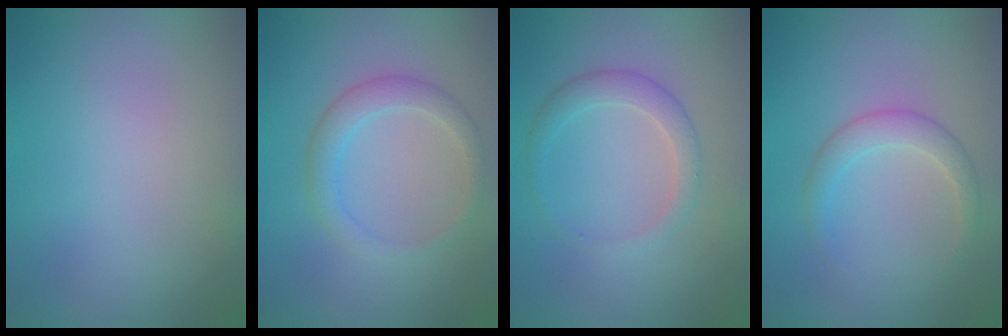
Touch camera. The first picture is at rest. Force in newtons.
{"total": 2.4, "press": 2.4, "slide": 0.1}
{"total": 1.5, "press": 1.5, "slide": 0.0}
{"total": 2.0, "press": 2.0, "slide": 0.1}